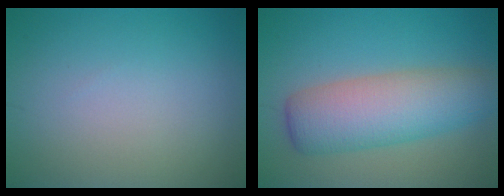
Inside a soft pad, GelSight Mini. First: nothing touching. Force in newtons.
{"total": 7.1, "press": 7.1, "slide": 0.3}